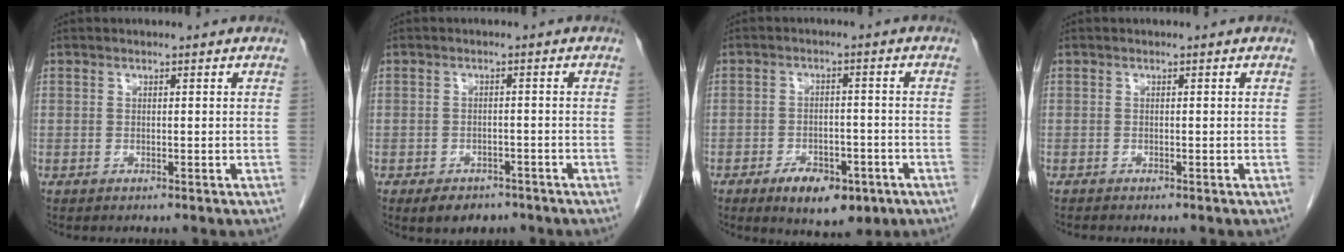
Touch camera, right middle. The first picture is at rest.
{"total": 4.8, "force": [-3.5, 2.7, 1.8], "torque": [-0.023, 0.001, -0.046]}
{"total": 8.3, "force": [-4.8, 4.0, 5.4], "torque": [-0.081, -0.003, -0.066]}
{"total": 0.5, "force": [-0.5, 0.0, 0.1], "torque": [-0.004, -0.001, -0.011]}